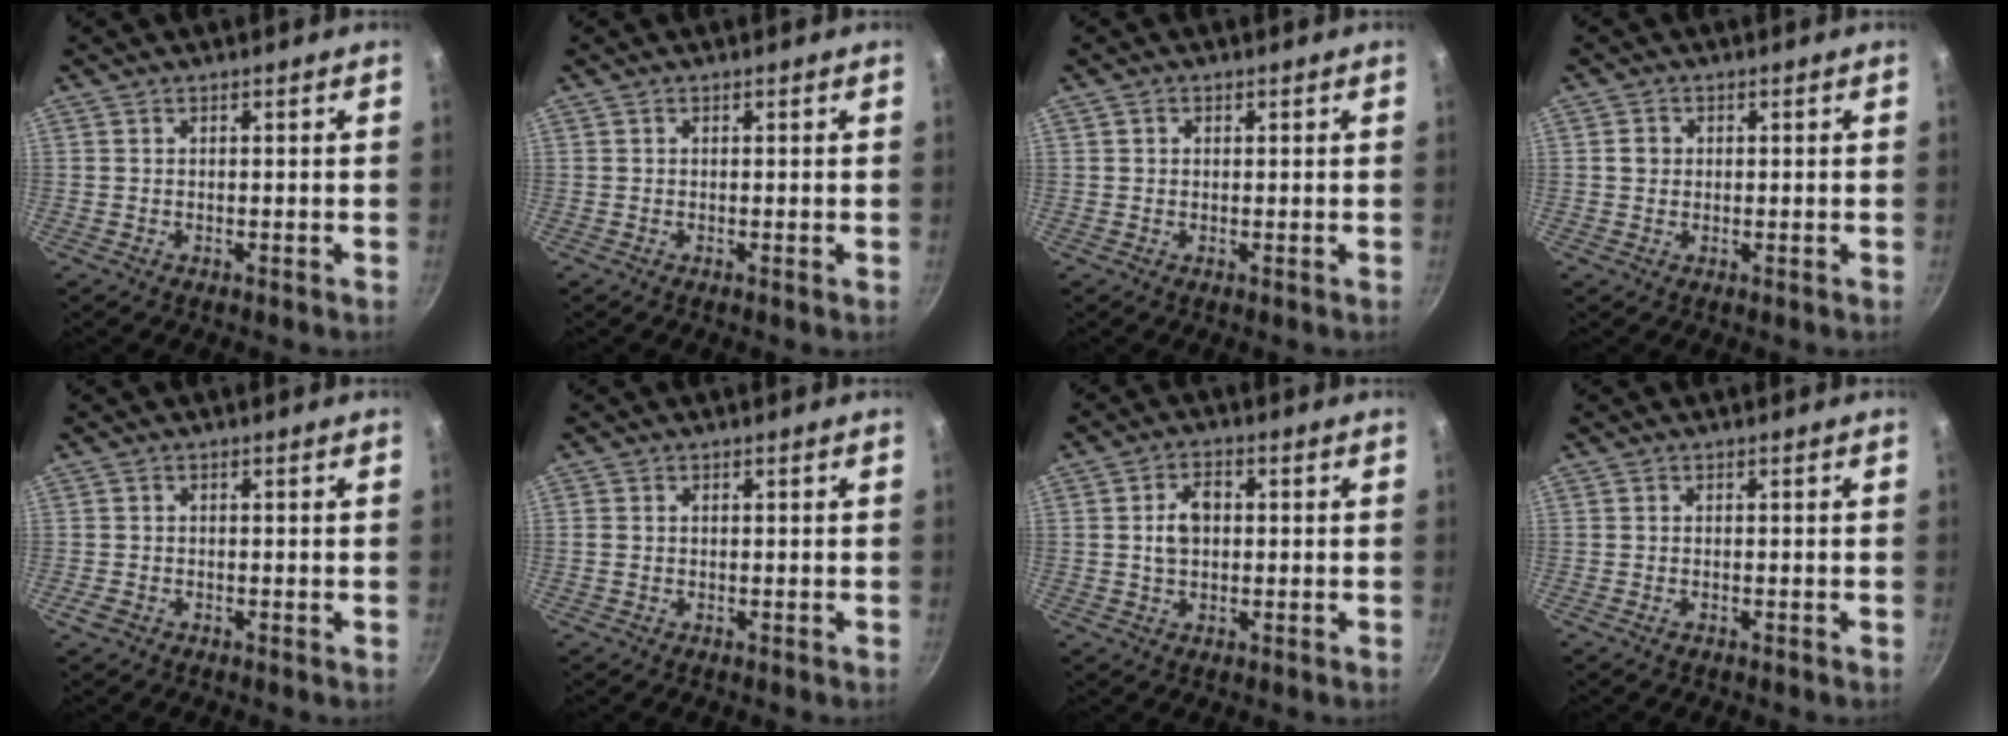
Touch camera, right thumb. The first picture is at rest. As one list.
[{"total": 0.0}, {"total": 0.8, "force": [0.3, 0.7, 0.3], "torque": [-0.003, 0.002, 0.002]}, {"total": 2.0, "force": [0.2, 1.8, 0.7], "torque": [-0.004, 0.006, 0.000]}, {"total": 1.6, "force": [-0.9, 1.0, 0.8], "torque": [-0.015, 0.000, -0.019]}, {"total": 1.4, "force": [-0.2, 1.2, 0.7], "torque": [-0.013, 0.004, -0.004]}, {"total": 5.4, "force": [0.4, 3.6, 3.9], "torque": [-0.052, 0.009, 0.003]}, {"total": 0.5, "force": [-0.4, 0.2, 0.3], "torque": [-0.007, 0.001, -0.009]}]